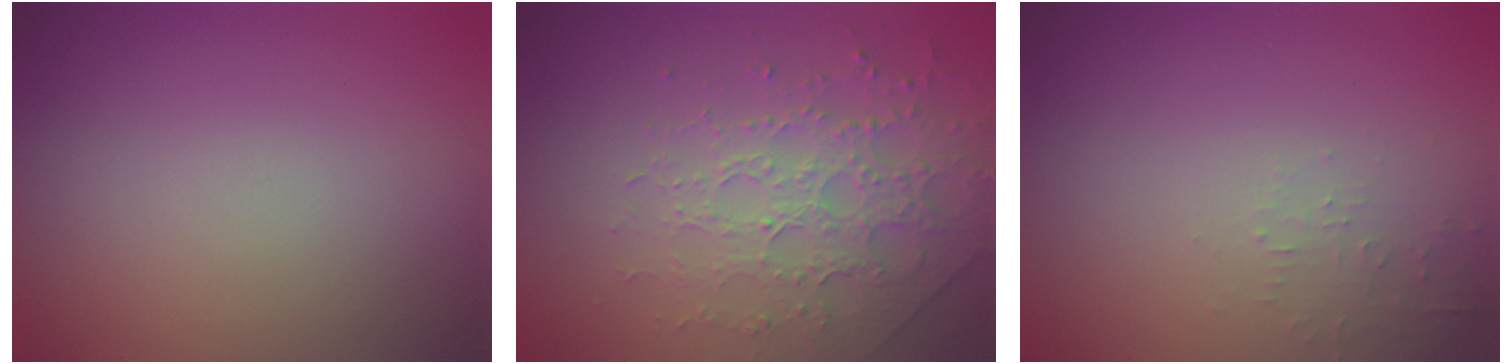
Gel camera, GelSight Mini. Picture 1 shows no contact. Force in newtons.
{"total": 3.4, "press": 3.3, "slide": 1.1}
{"total": 1.2, "press": 1.2, "slide": 0.3}